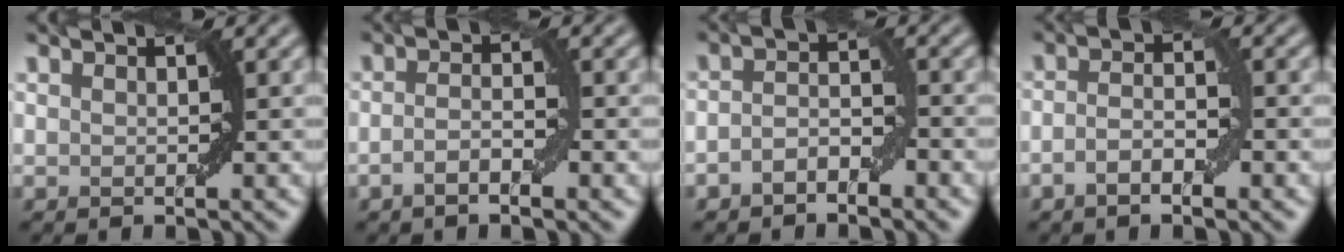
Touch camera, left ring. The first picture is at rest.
{"total": 2.2, "force": [-1.0, 0.6, 1.9], "torque": [-0.036, 0.003, -0.022]}
{"total": 2.3, "force": [-1.5, 1.2, 1.3], "torque": [-0.023, 0.011, -0.029]}
{"total": 2.8, "force": [-1.2, 0.9, 2.3], "torque": [-0.045, 0.002, -0.025]}